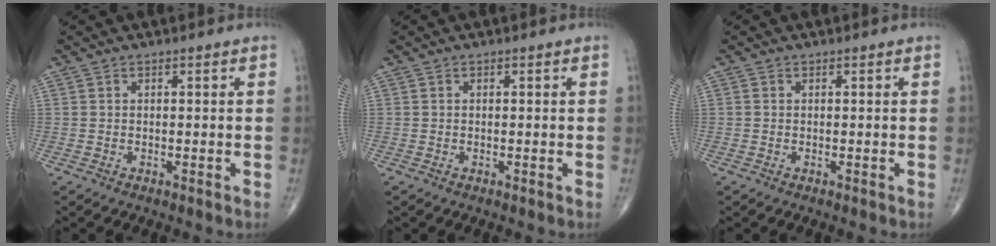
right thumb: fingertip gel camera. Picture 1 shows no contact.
{"total": 0.0}
{"total": 0.0}